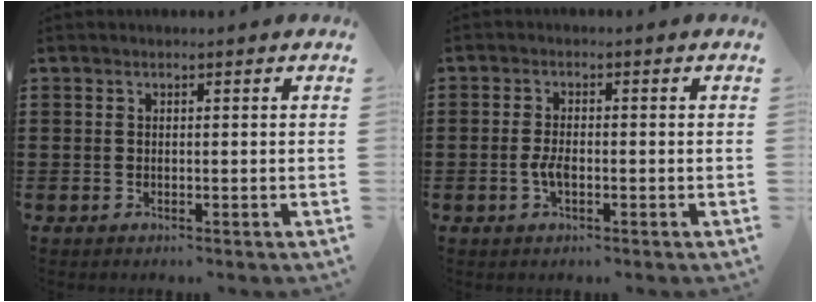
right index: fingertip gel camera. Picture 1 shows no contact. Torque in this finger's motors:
{"motor_torque": [1.09, 1.05, 0.07, 0.02]}